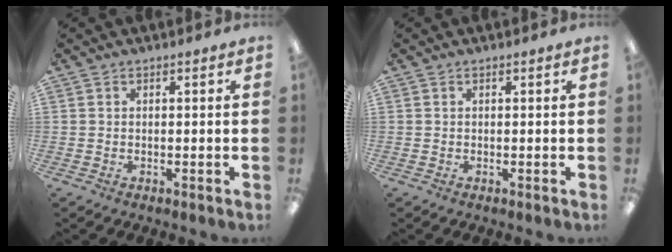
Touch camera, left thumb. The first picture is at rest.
{"total": 0.0}